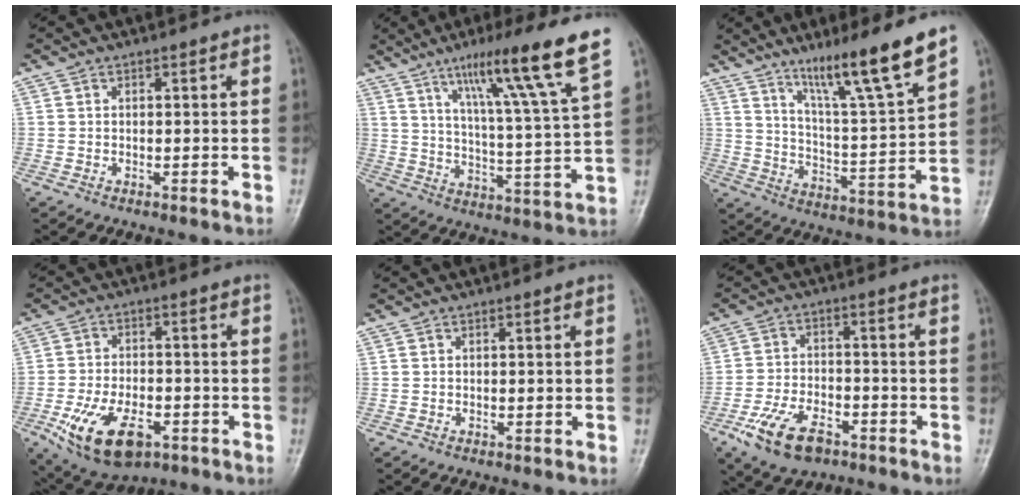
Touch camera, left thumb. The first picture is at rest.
{"total": 17.0, "force": [10.6, 0.4, 13.3], "torque": [-0.197, -0.052, 0.162]}
{"total": 15.5, "force": [10.7, 0.6, 11.2], "torque": [-0.176, -0.063, 0.181]}
{"total": 13.4, "force": [-6.0, 7.1, 9.6], "torque": [-0.168, 0.014, -0.094]}
{"total": 0.0}
{"total": 10.9, "force": [-6.1, 5.8, 6.9], "torque": [-0.125, 0.019, -0.108]}